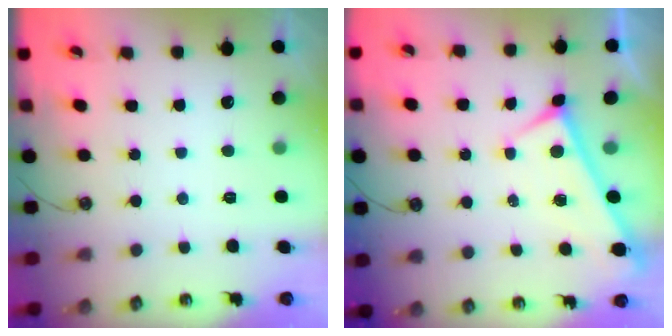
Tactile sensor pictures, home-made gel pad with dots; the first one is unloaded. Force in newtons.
{"total": 0.0}